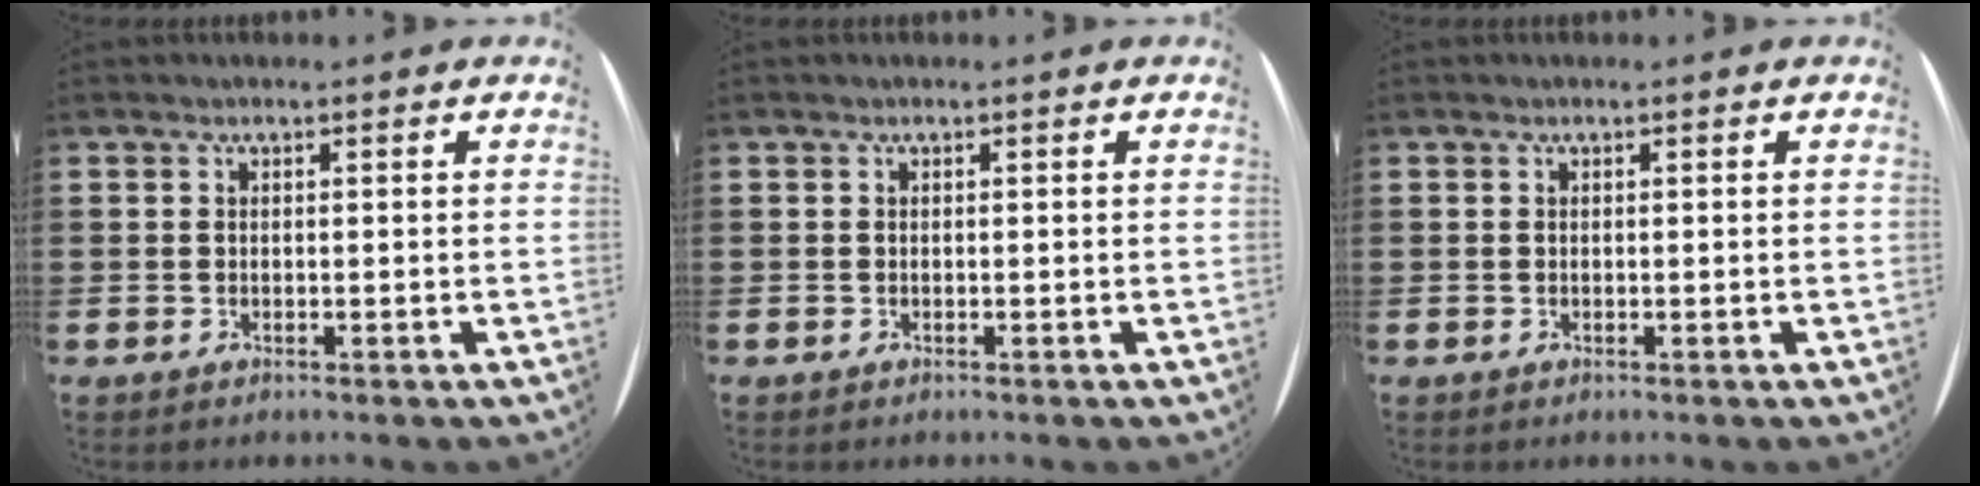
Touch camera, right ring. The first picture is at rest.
{"total": 0.0}
{"total": 0.0}